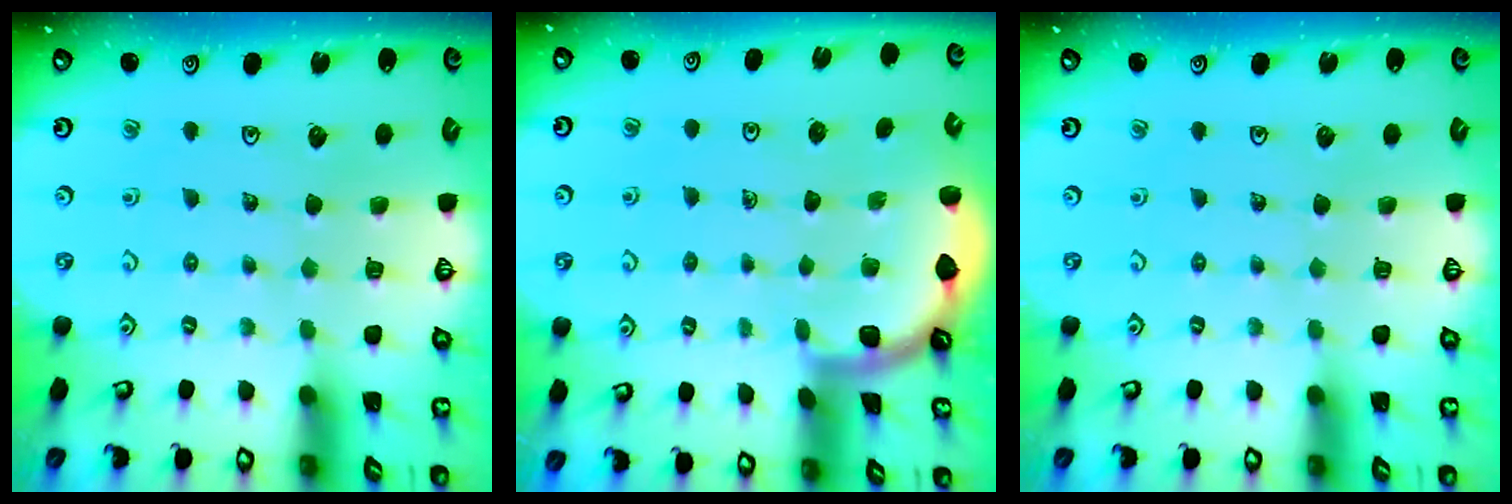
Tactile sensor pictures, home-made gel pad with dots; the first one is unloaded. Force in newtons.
{"total": 1.5, "press": 1.5, "slide": 0.0}
{"total": 0.0}